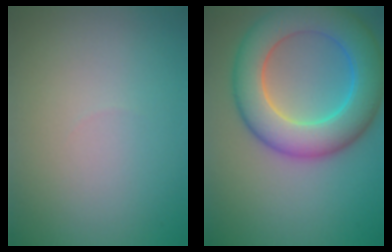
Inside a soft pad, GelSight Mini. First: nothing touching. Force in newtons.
{"total": 9.5, "press": 9.5, "slide": 0.4}